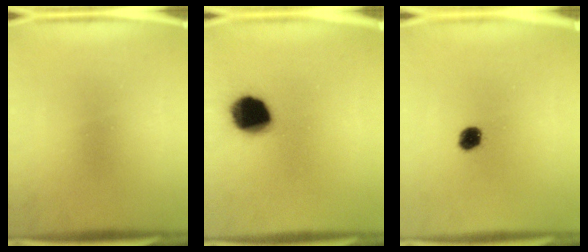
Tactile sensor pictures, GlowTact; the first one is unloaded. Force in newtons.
{"total": 13.6}
{"total": 4.0}